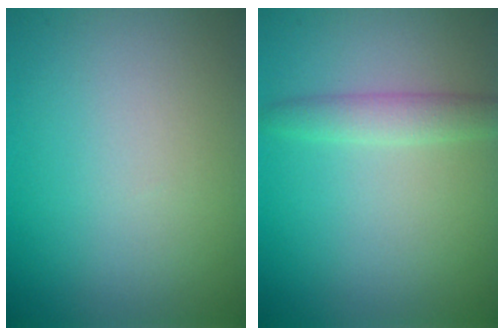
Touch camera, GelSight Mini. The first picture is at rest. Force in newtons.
{"total": 2.1, "press": 2.1, "slide": 0.1}